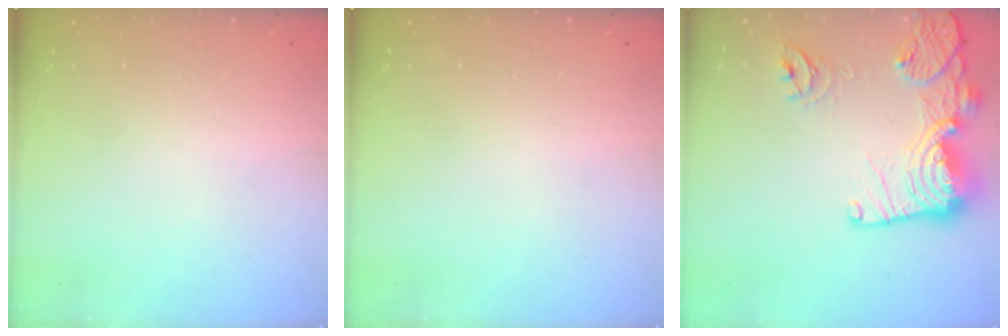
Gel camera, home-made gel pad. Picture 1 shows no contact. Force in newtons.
{"total": 0.0}
{"total": 18.6, "press": 18.6, "slide": 1.6}